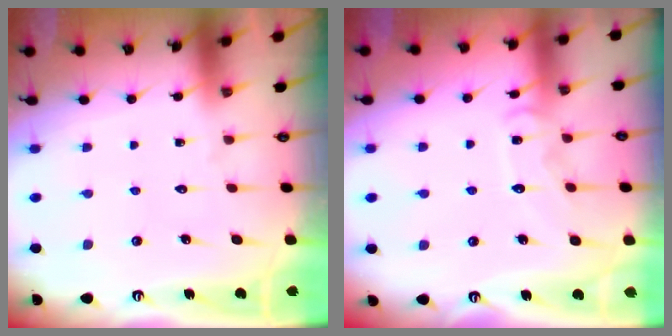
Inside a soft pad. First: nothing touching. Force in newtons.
{"total": 7.6, "press": 7.6, "slide": 0.6}